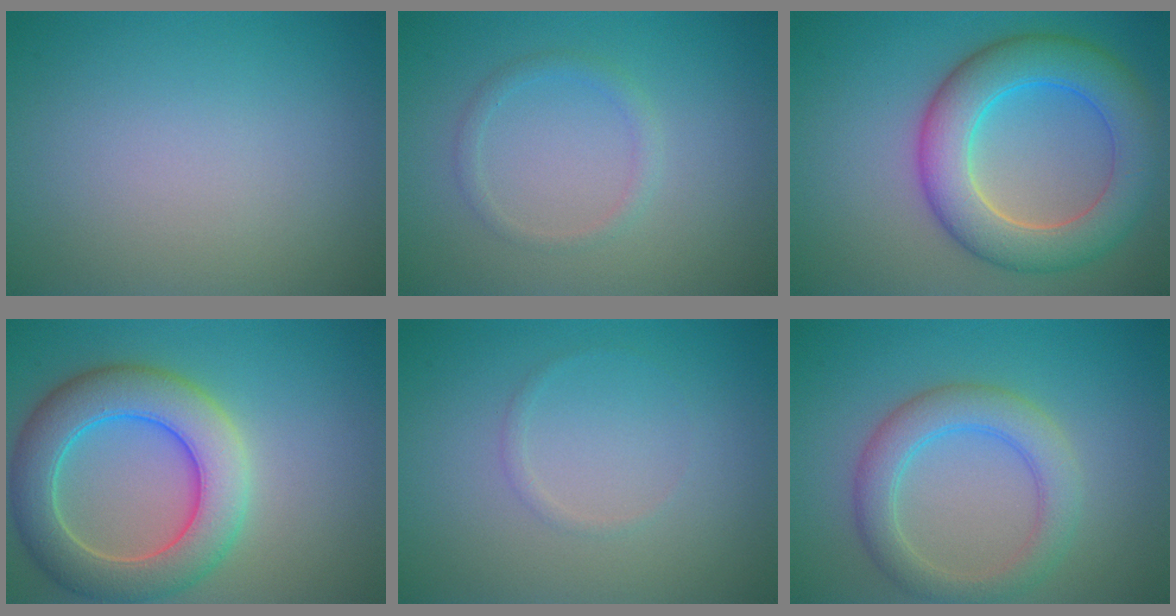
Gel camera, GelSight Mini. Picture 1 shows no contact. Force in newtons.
{"total": 1.3, "press": 1.3, "slide": 0.1}
{"total": 7.9, "press": 7.9, "slide": 0.5}
{"total": 7.8, "press": 7.8, "slide": 0.4}
{"total": 0.6, "press": 0.6, "slide": 0.1}
{"total": 4.3, "press": 4.3, "slide": 0.0}